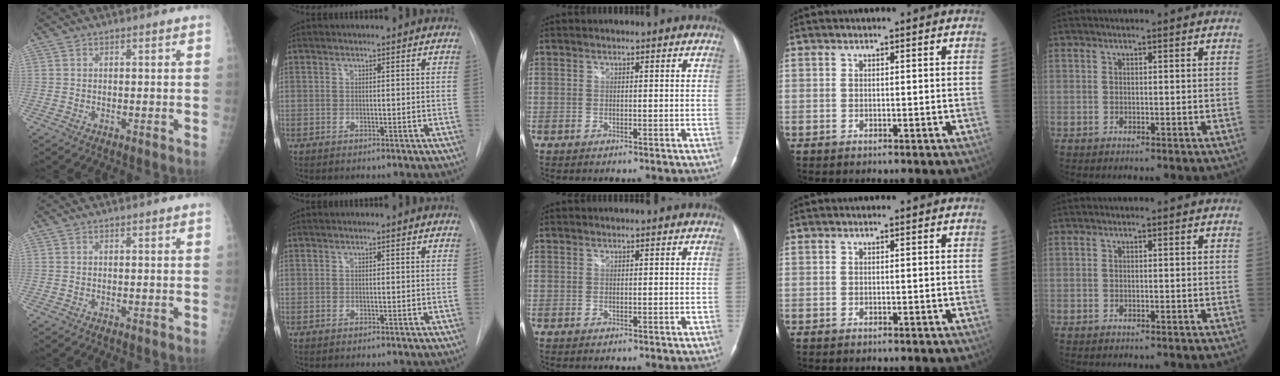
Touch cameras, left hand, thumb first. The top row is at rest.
{}